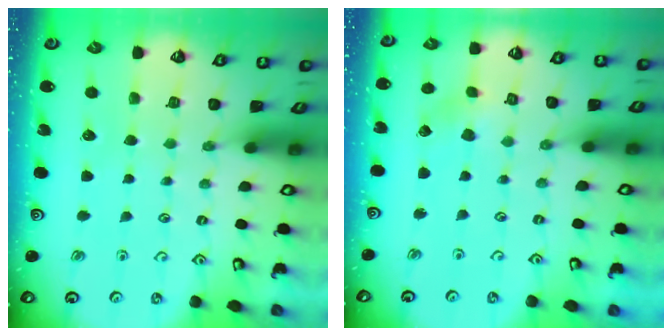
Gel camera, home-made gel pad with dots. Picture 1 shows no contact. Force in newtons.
{"total": 2.6, "press": 2.6, "slide": 0.3}